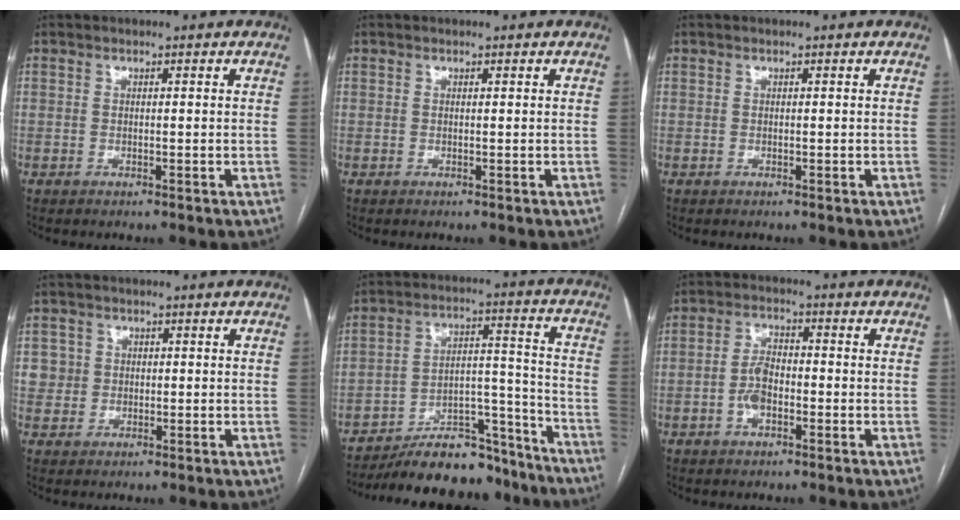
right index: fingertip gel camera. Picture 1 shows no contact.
{"total": 0.0}
{"total": 0.0}
{"total": 3.1, "force": [0.6, 3.0, -0.1], "torque": [0.021, 0.006, 0.008]}
{"total": 17.0, "force": [-15.5, 4.8, 5.2], "torque": [-0.074, 0.042, -0.239]}
{"total": 4.4, "force": [-1.4, 2.2, 3.6], "torque": [-0.075, 0.010, -0.028]}